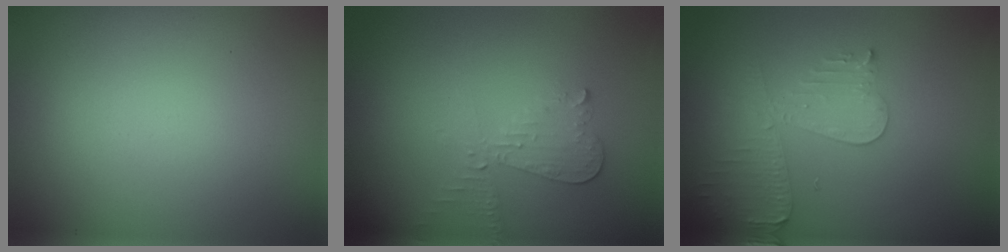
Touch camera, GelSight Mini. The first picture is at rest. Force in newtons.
{"total": 2.1, "press": 2.1, "slide": 0.1}
{"total": 3.9, "press": 3.7, "slide": 1.2}